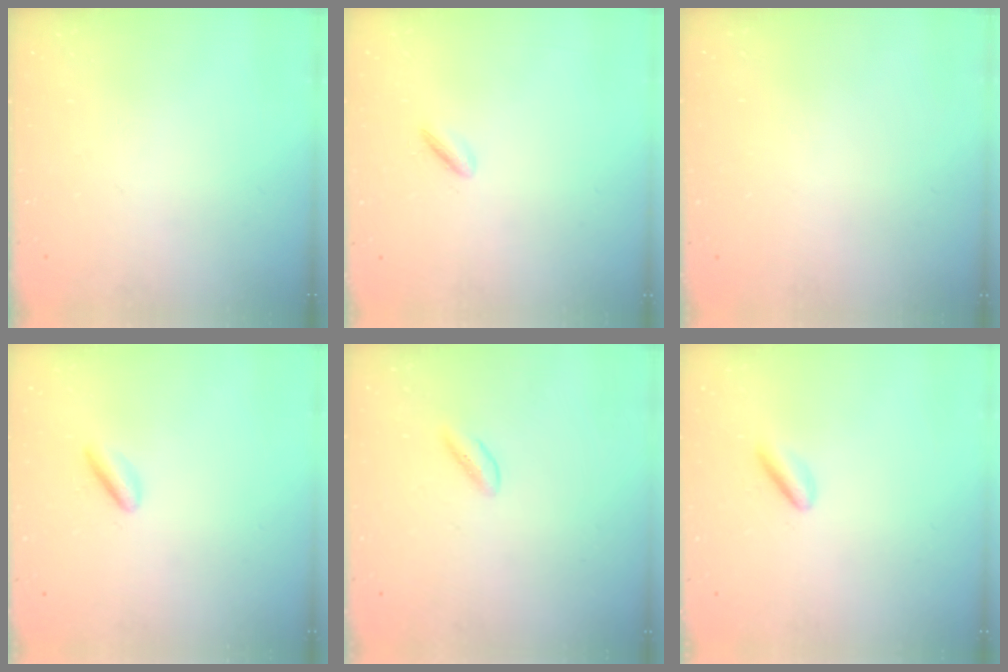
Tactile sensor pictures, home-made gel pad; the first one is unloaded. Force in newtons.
{"total": 2.1, "press": 2.0, "slide": 0.7}
{"total": 2.2, "press": 2.2, "slide": 0.1}
{"total": 2.8, "press": 2.6, "slide": 1.0}
{"total": 0.0}
{"total": 3.1, "press": 3.0, "slide": 1.0}